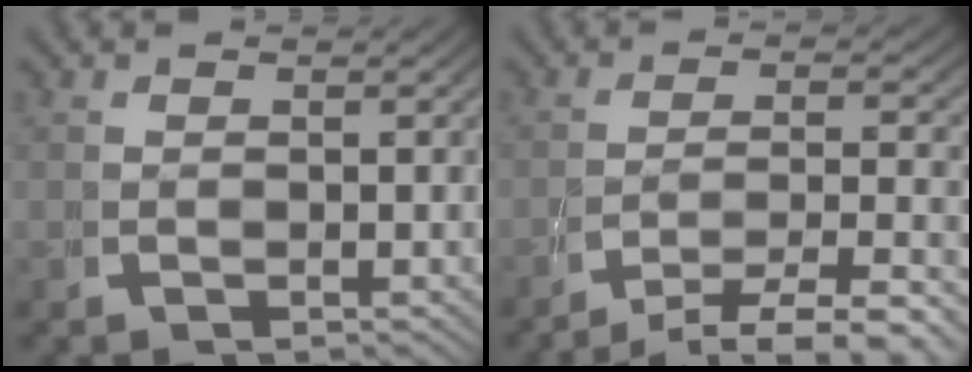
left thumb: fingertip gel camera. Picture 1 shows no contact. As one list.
[{"total": 5.2, "force": [-3.2, 2.1, 3.5], "torque": [-0.047, -0.009, -0.048]}]